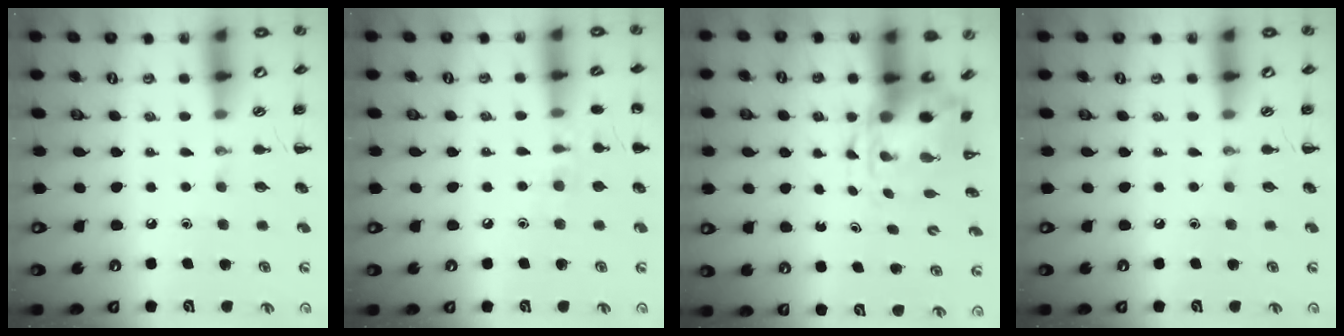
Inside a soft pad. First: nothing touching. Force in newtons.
{"total": 7.5, "press": 7.2, "slide": 2.0}
{"total": 3.7, "press": 3.6, "slide": 0.9}
{"total": 0.0}